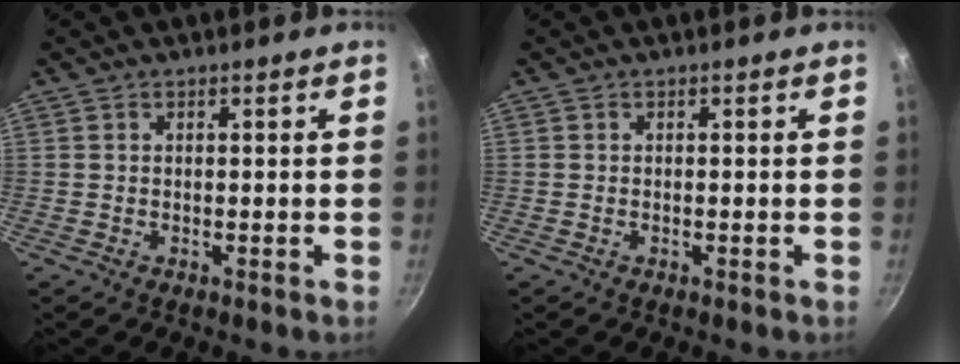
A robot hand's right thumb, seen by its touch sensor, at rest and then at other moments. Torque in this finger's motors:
{"motor_torque": [-0.32, 0.10, -0.41, -0.06, 0.00]}